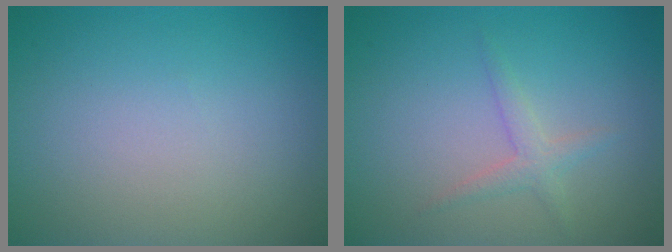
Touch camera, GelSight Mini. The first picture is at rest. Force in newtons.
{"total": 1.6, "press": 1.6, "slide": 0.0}